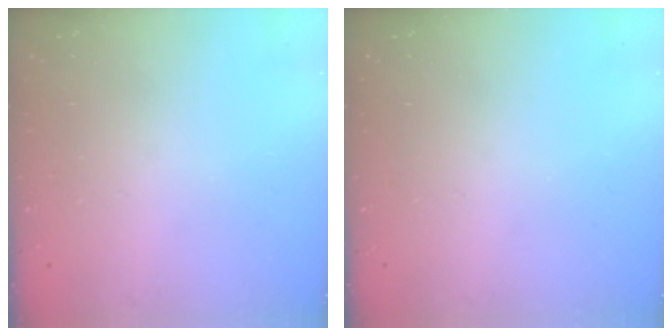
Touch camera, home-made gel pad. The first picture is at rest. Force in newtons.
{"total": 0.0}